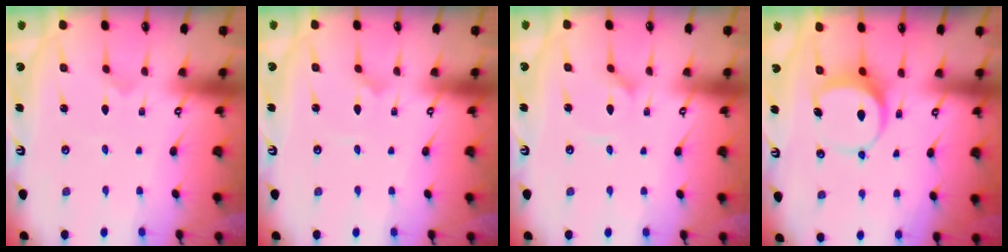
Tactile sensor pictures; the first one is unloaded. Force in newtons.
{"total": 0.0}
{"total": 1.8, "press": 1.8, "slide": 0.3}
{"total": 8.6, "press": 8.6, "slide": 1.1}